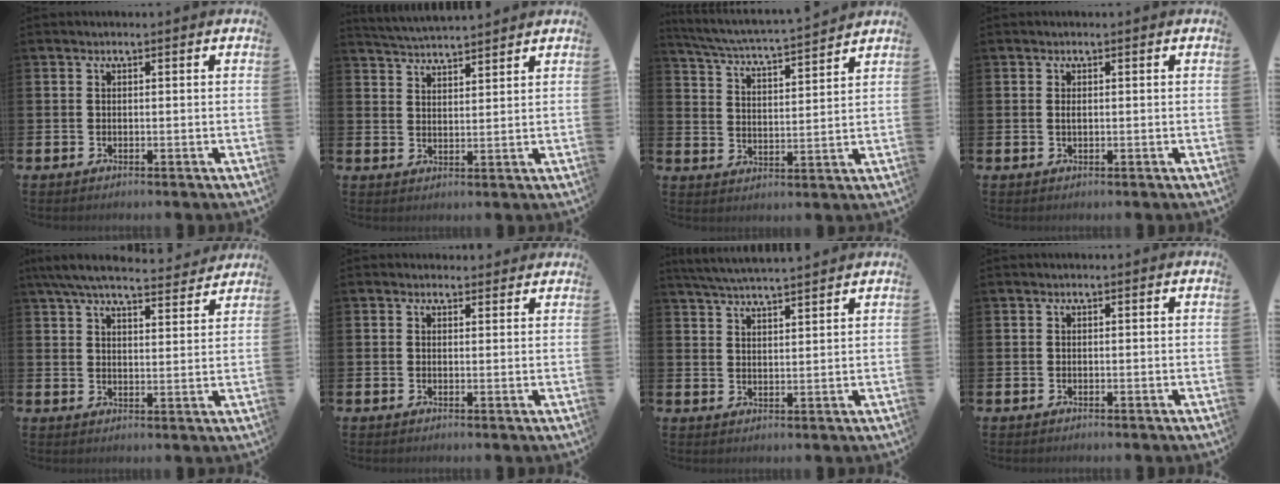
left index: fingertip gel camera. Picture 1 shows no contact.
{"total": 4.1, "force": [4.1, 0.0, 0.0], "torque": [-0.009, -0.025, 0.074]}
{"total": 5.0, "force": [4.8, -0.2, 1.2], "torque": [-0.046, -0.041, 0.079]}
{"total": 0.6, "force": [0.1, 0.3, 0.5], "torque": [-0.003, -0.002, 0.000]}
{"total": 7.0, "force": [6.5, 1.1, 2.3], "torque": [-0.054, -0.038, 0.114]}
{"total": 1.4, "force": [1.2, 0.6, 0.1], "torque": [0.007, -0.001, 0.021]}
{"total": 4.8, "force": [4.7, -0.2, 1.0], "torque": [-0.034, -0.018, 0.085]}
{"total": 0.0}